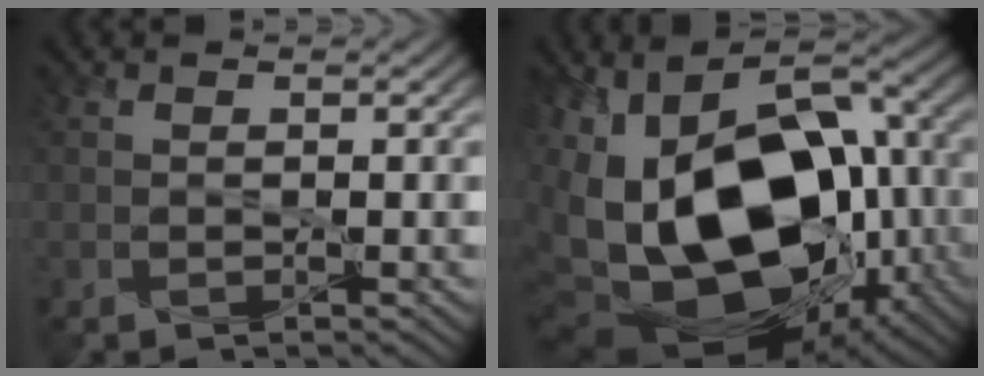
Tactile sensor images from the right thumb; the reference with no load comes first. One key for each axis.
{"total": 23.2, "fx": -6.6, "fy": 13.9, "fz": 17.3, "tx": -0.357, "ty": -0.018, "tz": -0.103}